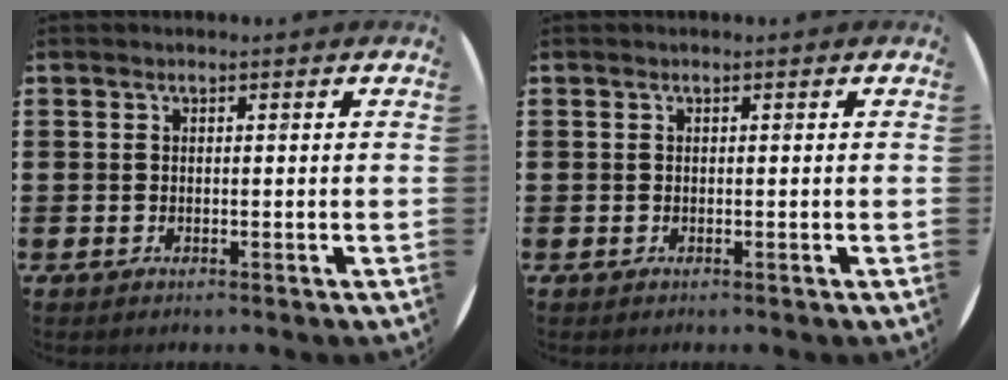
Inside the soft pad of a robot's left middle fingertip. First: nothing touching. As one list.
[{"total": 0.0}]